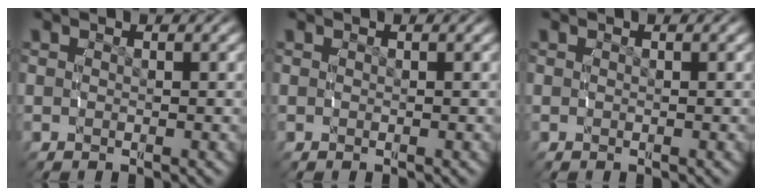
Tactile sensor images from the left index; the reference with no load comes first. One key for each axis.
{"total": 0.0}
{"total": 0.0}